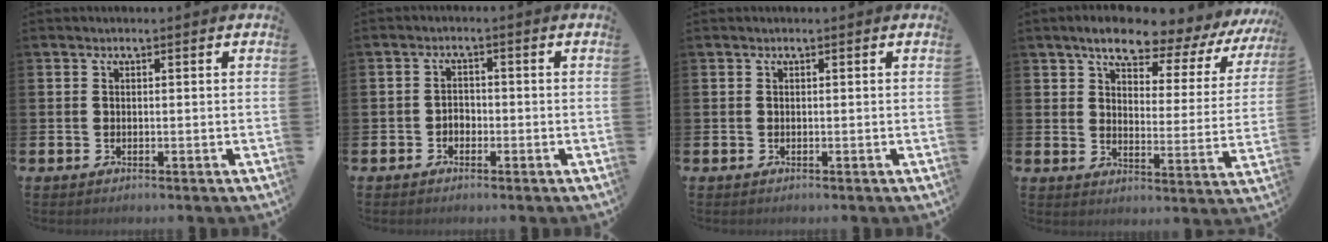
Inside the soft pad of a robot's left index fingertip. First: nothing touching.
{"total": 1.6, "force": [-0.9, 1.2, 0.6], "torque": [-0.011, 0.003, -0.021]}
{"total": 0.0}
{"total": 7.4, "force": [6.5, 1.9, 3.1], "torque": [-0.068, -0.053, 0.101]}